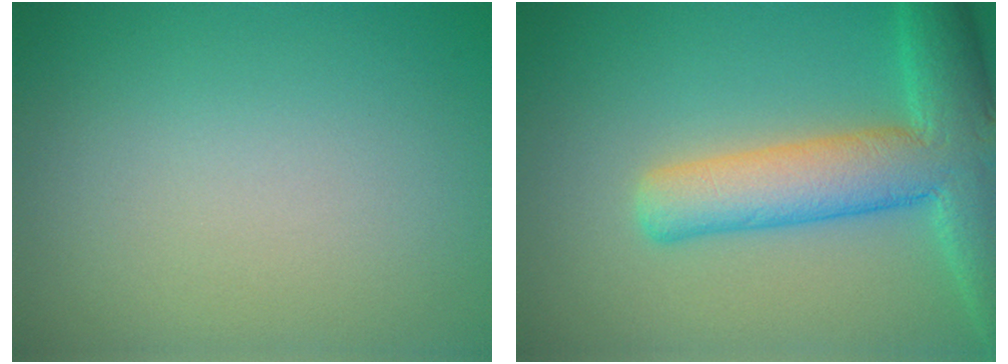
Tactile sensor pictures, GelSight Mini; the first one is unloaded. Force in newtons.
{"total": 8.5, "press": 8.5, "slide": 0.5}